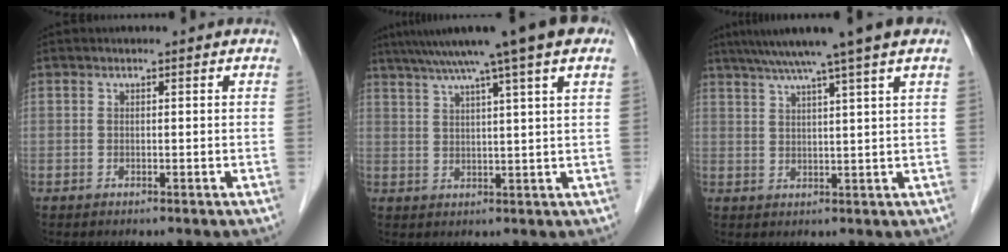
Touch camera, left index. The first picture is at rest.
{"total": 13.8, "force": [9.4, -0.8, 10.1], "torque": [-0.156, 0.043, 0.123]}
{"total": 9.9, "force": [7.0, -1.7, 6.8], "torque": [-0.107, 0.026, 0.098]}